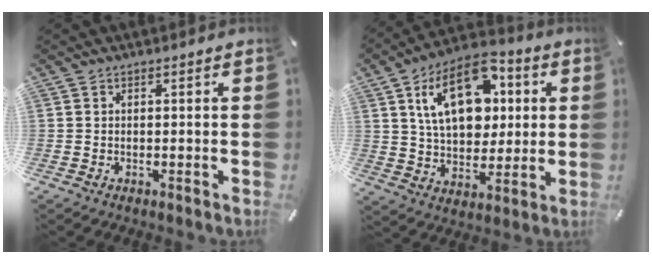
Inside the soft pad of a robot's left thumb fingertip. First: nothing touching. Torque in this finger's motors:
{"motor_torque": [0.91, 0.65, 0.88, -0.63, 0.61]}